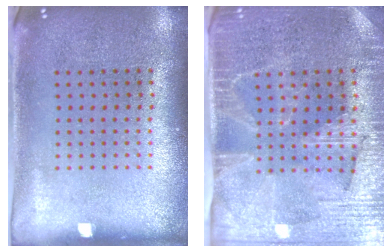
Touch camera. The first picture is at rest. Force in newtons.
{"total": 4.0, "press": 3.4, "slide": 2.0}